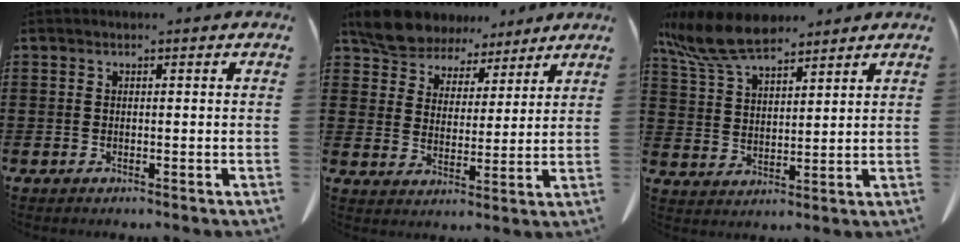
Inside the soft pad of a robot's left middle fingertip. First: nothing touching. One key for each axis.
{"total": 7.6, "fx": 6.9, "fy": 2.9, "fz": 1.1, "tx": -0.060, "ty": -0.027, "tz": 0.131}
{"total": 9.7, "fx": 7.7, "fy": 2.8, "fz": 5.1, "tx": -0.129, "ty": -0.018, "tz": 0.144}